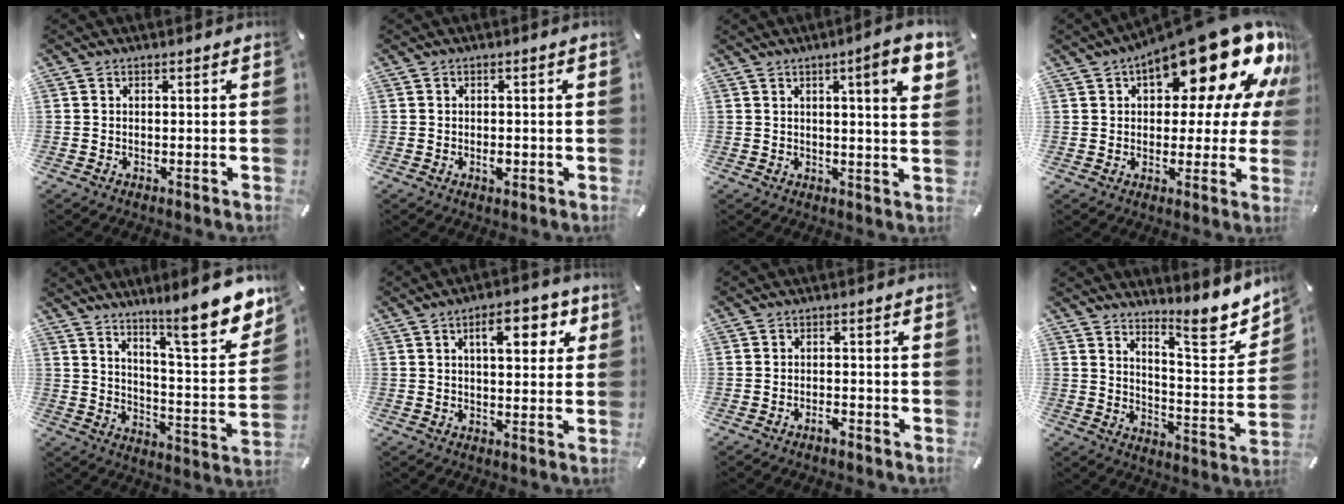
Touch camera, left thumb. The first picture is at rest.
{"total": 2.1, "force": [-0.6, 1.1, 1.6], "torque": [-0.028, 0.001, -0.010]}
{"total": 8.4, "force": [3.6, 0.7, 7.5], "torque": [-0.115, -0.013, 0.051]}
{"total": 23.9, "force": [13.0, 10.1, 17.4], "torque": [-0.241, -0.085, 0.214]}
{"total": 15.1, "force": [12.0, 3.1, 8.5], "torque": [-0.123, -0.105, 0.194]}
{"total": 9.1, "force": [3.7, 4.0, 7.3], "torque": [-0.102, -0.006, 0.054]}
{"total": 2.2, "force": [-1.7, 0.7, 1.2], "torque": [-0.021, 0.006, -0.033]}
{"total": 12.2, "force": [10.2, 3.3, 5.8], "torque": [-0.065, -0.093, 0.173]}